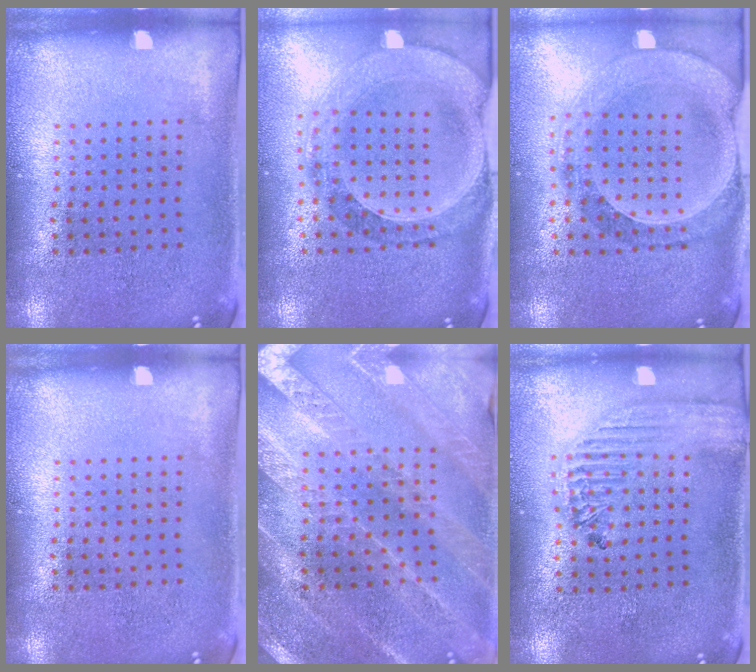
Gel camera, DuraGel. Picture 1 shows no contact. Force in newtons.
{"total": 1.5, "press": 1.4, "slide": 0.4}
{"total": 1.4, "press": 1.4, "slide": 0.2}
{"total": 0.0}
{"total": 2.3, "press": 2.3, "slide": 0.3}
{"total": 1.8, "press": 1.7, "slide": 0.6}